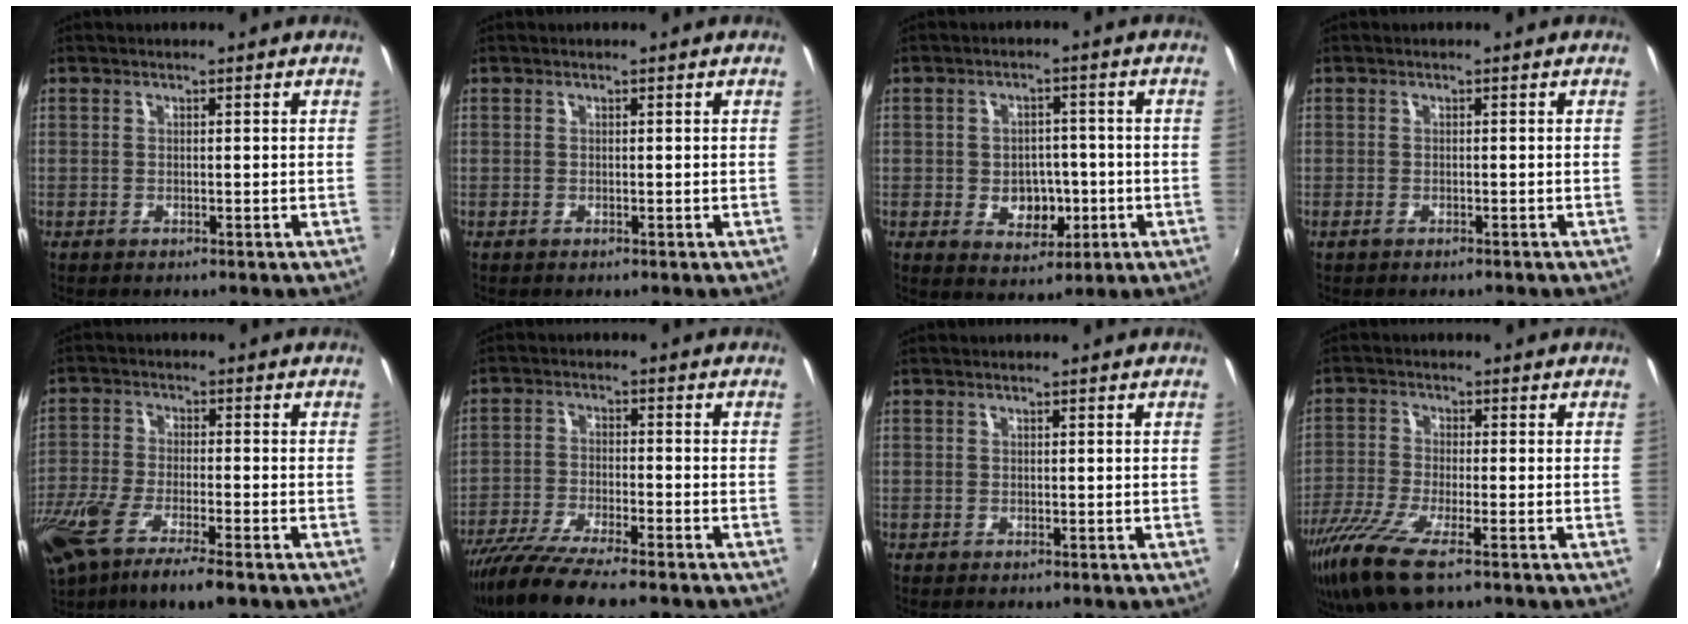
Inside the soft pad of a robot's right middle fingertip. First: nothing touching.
{"total": 0.0}
{"total": 6.6, "force": [-1.6, 4.9, 4.1], "torque": [-0.070, 0.000, -0.013]}
{"total": 1.3, "force": [-0.9, 0.7, 0.8], "torque": [-0.015, -0.005, -0.015]}
{"total": 13.1, "force": [-8.6, 2.8, 9.4], "torque": [-0.210, -0.049, -0.164]}
{"total": 12.2, "force": [-10.1, 1.5, 6.8], "torque": [-0.148, -0.039, -0.180]}
{"total": 0.0}
{"total": 11.1, "force": [-7.1, 2.2, 8.2], "torque": [-0.190, -0.039, -0.138]}